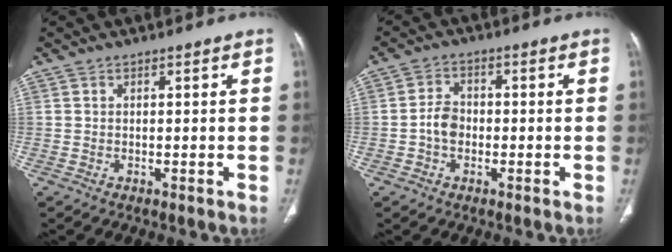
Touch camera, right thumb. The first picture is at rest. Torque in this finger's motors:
{"motor_torque": [0.18, 0.41, 0.46, -0.31, 0.00]}